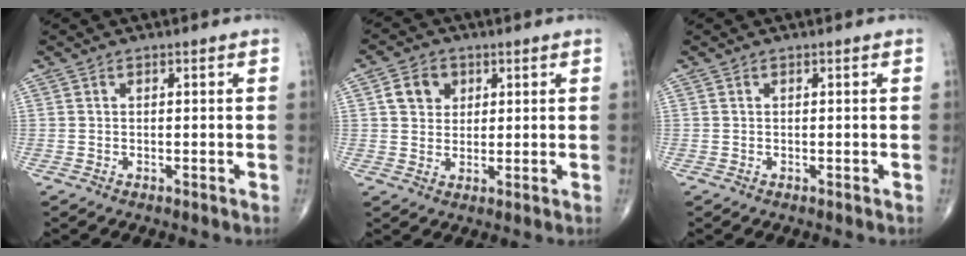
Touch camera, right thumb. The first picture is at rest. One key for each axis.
{"total": 5.6, "fx": 1.9, "fy": 4.7, "fz": 2.5, "tx": -0.020, "ty": -0.003, "tz": 0.031}
{"total": 0.0}